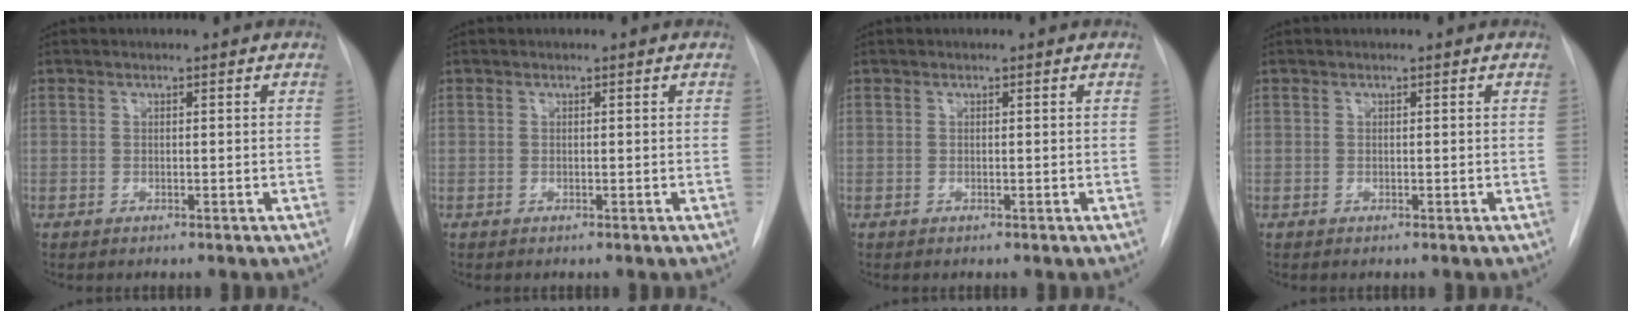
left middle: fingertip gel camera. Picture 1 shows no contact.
{"total": 0.0}
{"total": 0.0}
{"total": 0.0}